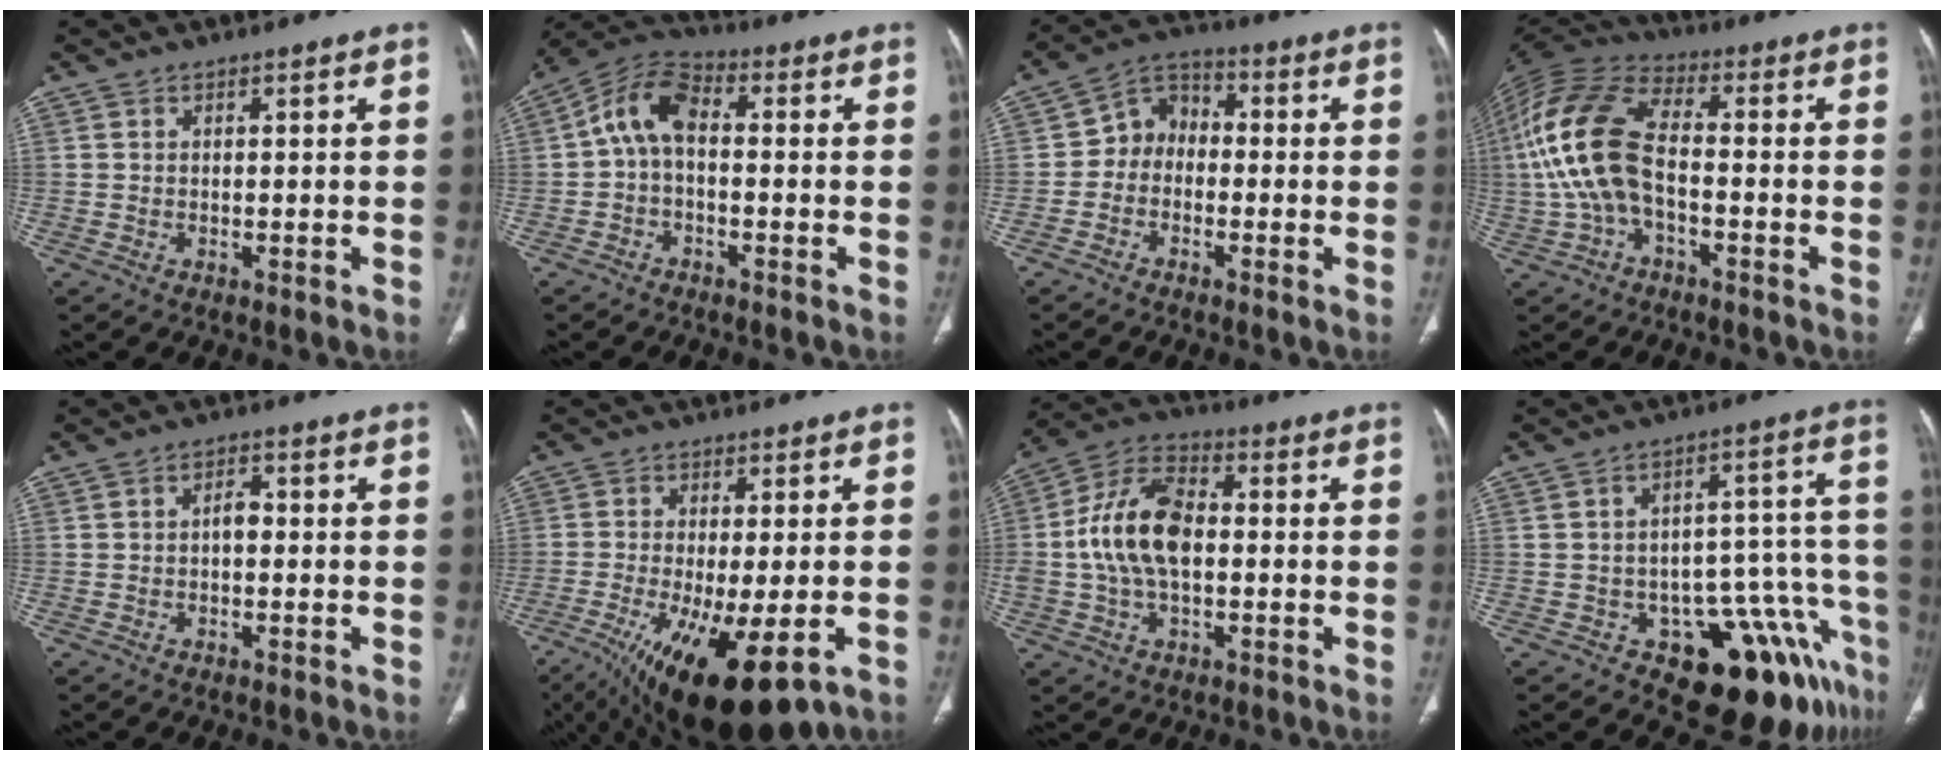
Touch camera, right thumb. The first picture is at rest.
{"total": 8.8, "force": [0.1, 5.2, 7.2], "torque": [-0.128, 0.032, -0.014]}
{"total": 6.7, "force": [-1.3, 5.5, 3.6], "torque": [-0.032, 0.031, -0.044]}
{"total": 16.1, "force": [-1.9, 8.8, 13.3], "torque": [-0.291, 0.035, -0.042]}
{"total": 2.3, "force": [-0.3, 1.4, 1.8], "torque": [-0.022, 0.008, -0.008]}
{"total": 17.4, "force": [-7.6, 5.8, 14.6], "torque": [-0.249, -0.021, -0.109]}
{"total": 13.7, "force": [-0.2, 8.0, 11.1], "torque": [-0.207, 0.032, -0.012]}
{"total": 16.5, "force": [-10.0, 6.9, 11.1], "torque": [-0.060, 0.100, -0.128]}